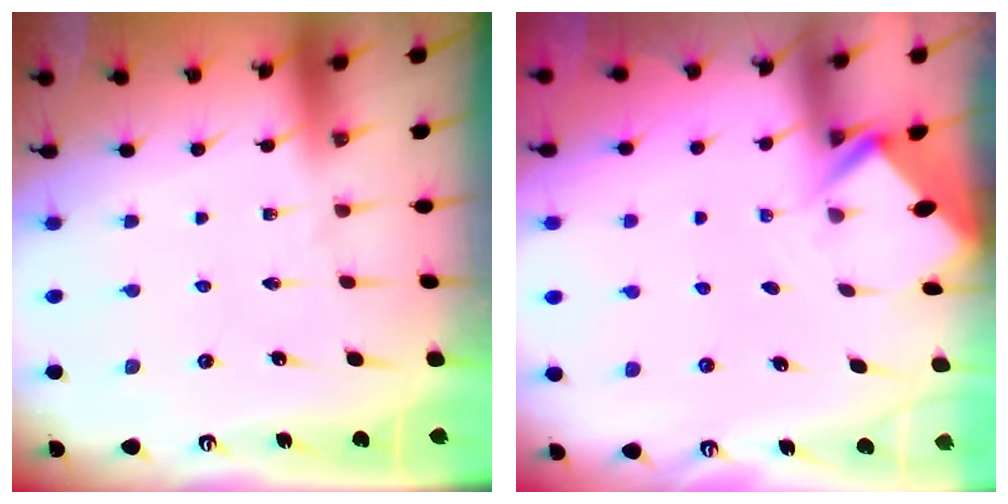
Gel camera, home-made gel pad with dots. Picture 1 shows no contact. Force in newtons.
{"total": 2.0, "press": 2.0, "slide": 0.2}